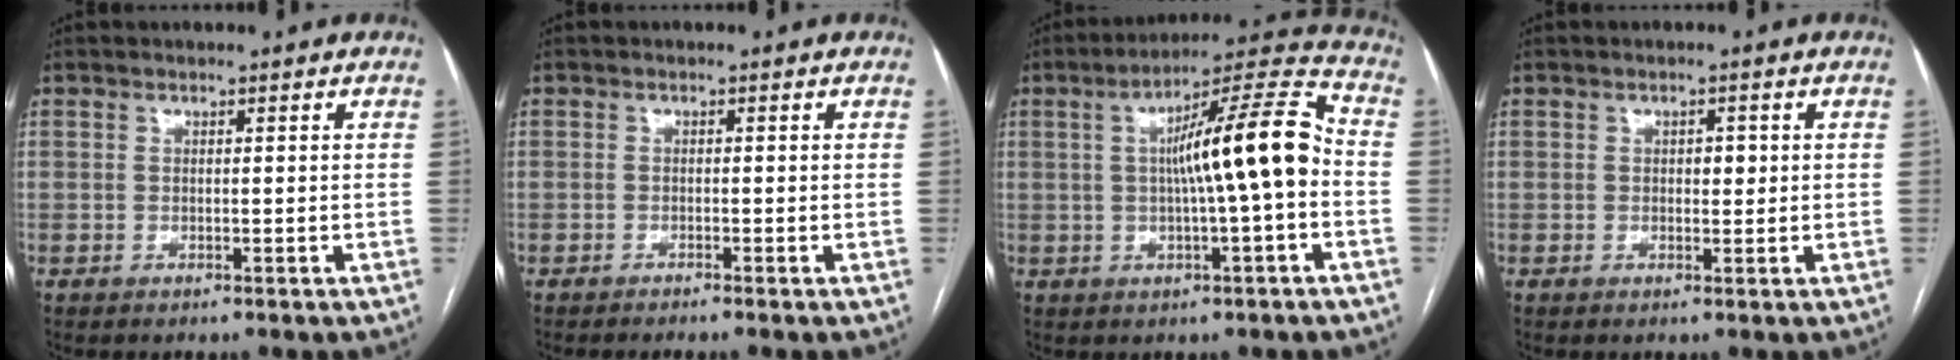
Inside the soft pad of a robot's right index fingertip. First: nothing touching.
{"total": 1.2, "force": [-1.0, -0.4, 0.5], "torque": [-0.008, 0.003, -0.018]}
{"total": 13.7, "force": [-0.2, 0.6, 13.7], "torque": [-0.212, 0.027, -0.008]}
{"total": 1.7, "force": [0.3, 1.0, 1.4], "torque": [-0.017, 0.002, 0.003]}